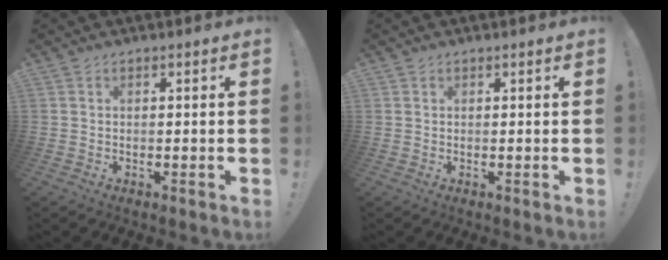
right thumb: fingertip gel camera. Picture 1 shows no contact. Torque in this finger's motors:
{"motor_torque": [-0.43, -0.37, -0.22, 0.91, -0.02]}